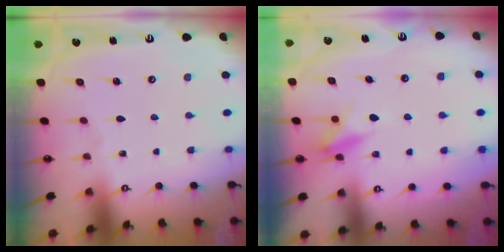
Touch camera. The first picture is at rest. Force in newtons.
{"total": 7.3, "press": 7.3, "slide": 0.9}